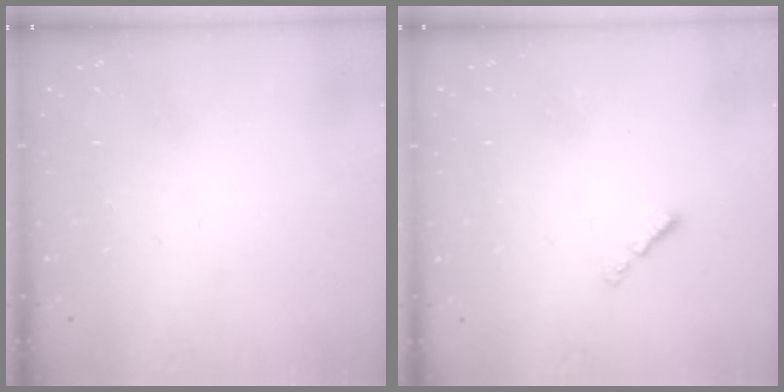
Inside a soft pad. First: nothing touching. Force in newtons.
{"total": 0.8, "press": 0.7, "slide": 0.4}